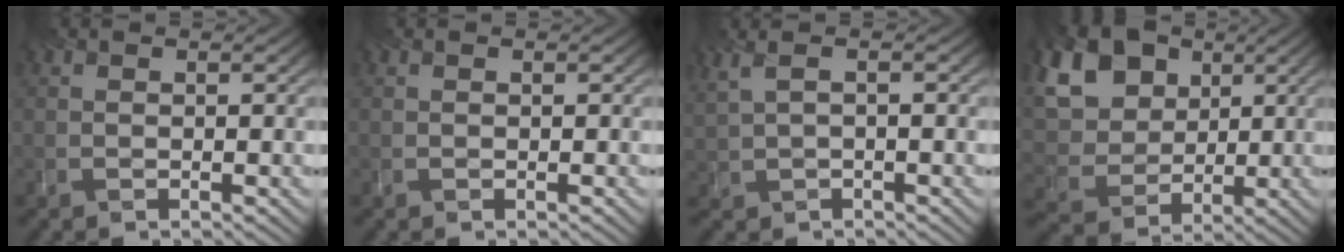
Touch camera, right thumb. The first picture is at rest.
{"total": 0.0}
{"total": 2.4, "force": [1.2, 0.9, 1.9], "torque": [-0.049, 0.012, 0.034]}
{"total": 12.2, "force": [4.3, 9.8, 5.8], "torque": [-0.178, 0.024, 0.102]}